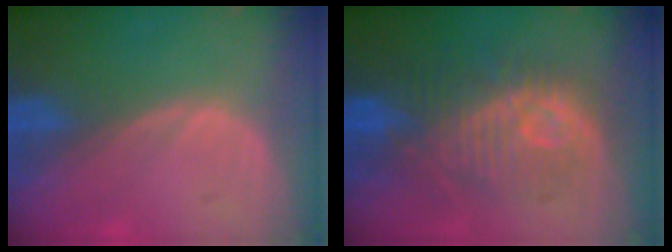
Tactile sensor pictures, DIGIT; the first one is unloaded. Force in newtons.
{"total": 10.0, "press": 10.0, "slide": 0.8}